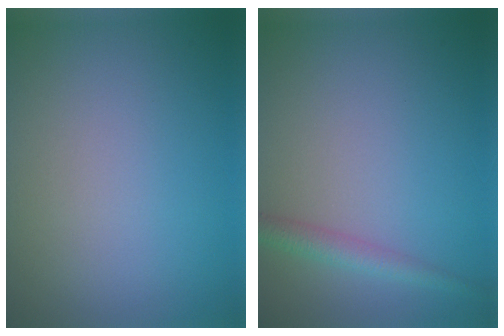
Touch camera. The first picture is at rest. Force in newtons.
{"total": 2.2, "press": 2.2, "slide": 0.1}